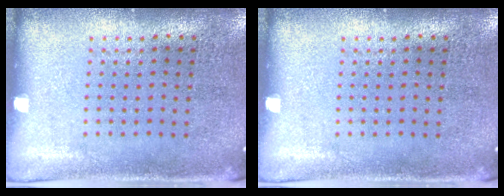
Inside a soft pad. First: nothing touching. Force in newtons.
{"total": 0.0}